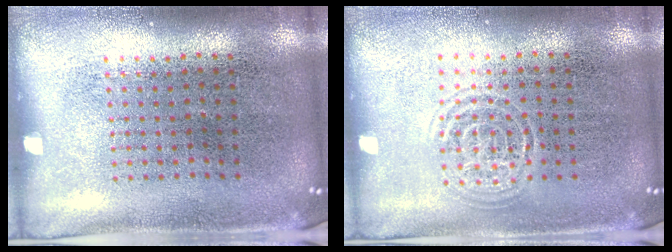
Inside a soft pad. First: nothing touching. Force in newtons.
{"total": 1.5, "press": 1.5, "slide": 0.3}